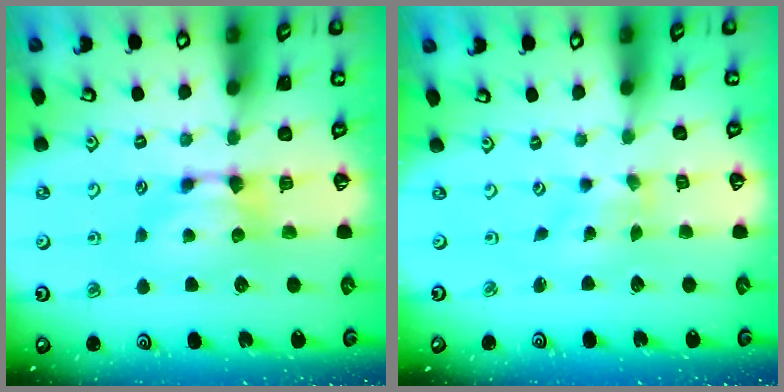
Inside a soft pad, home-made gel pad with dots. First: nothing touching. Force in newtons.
{"total": 4.0, "press": 3.9, "slide": 0.8}